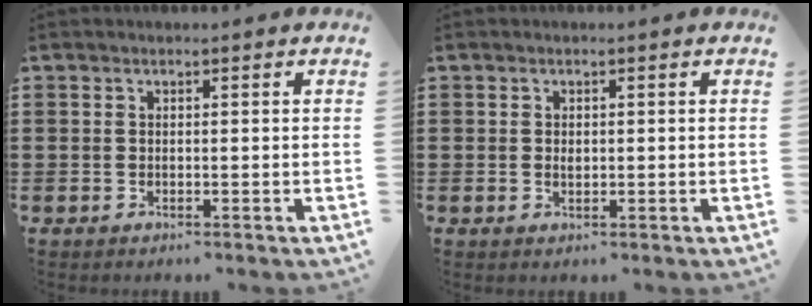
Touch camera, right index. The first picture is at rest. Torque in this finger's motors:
{"motor_torque": [2.14, 0.00, 0.01, 0.02]}